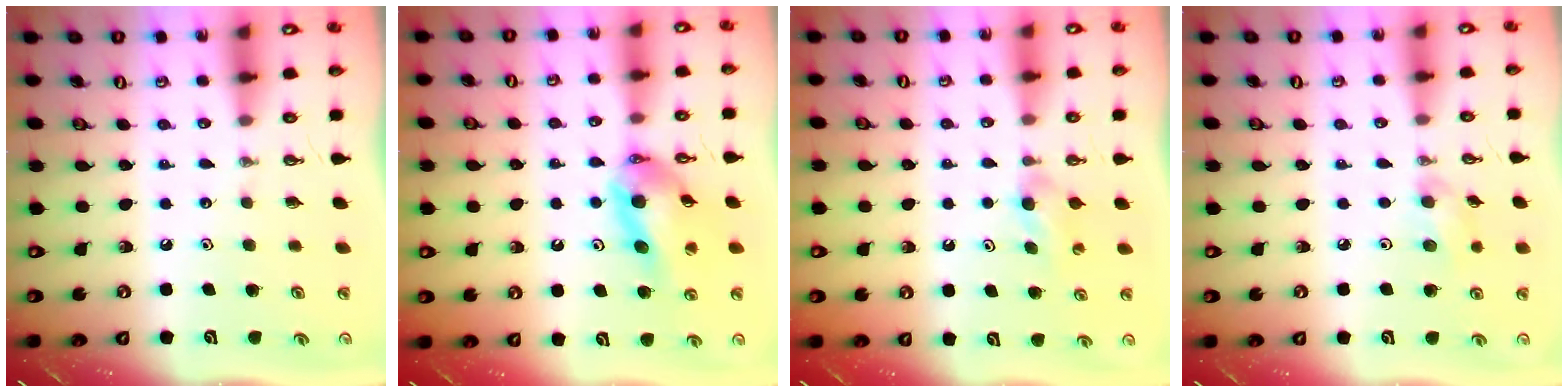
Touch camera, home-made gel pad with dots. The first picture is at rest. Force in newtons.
{"total": 12.2, "press": 12.1, "slide": 1.8}
{"total": 4.0, "press": 4.0, "slide": 0.4}
{"total": 7.4, "press": 5.6, "slide": 4.8}